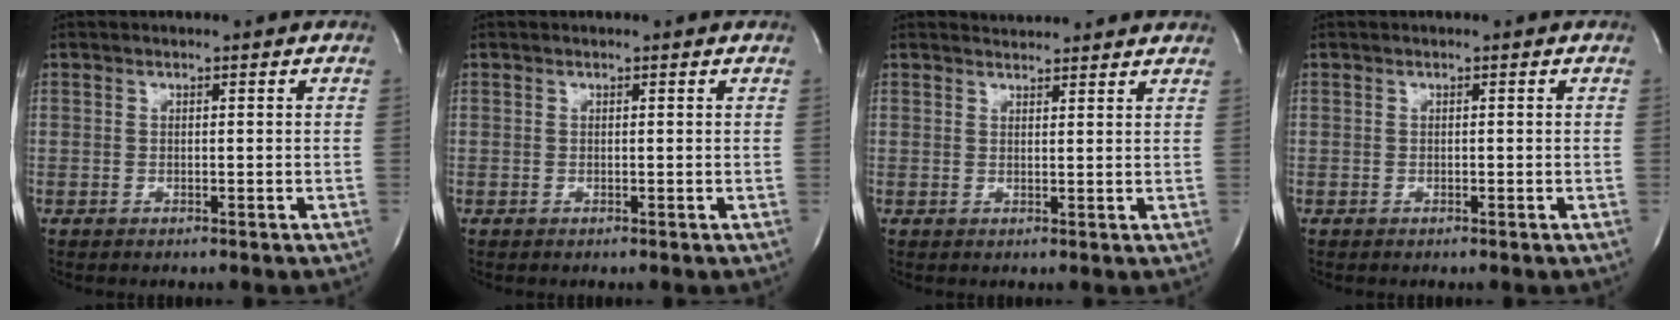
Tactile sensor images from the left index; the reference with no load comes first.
{"total": 0.8, "force": [0.8, 0.0, 0.2], "torque": [-0.007, 0.001, 0.006]}
{"total": 5.4, "force": [5.3, 0.6, 0.8], "torque": [-0.016, 0.020, 0.058]}
{"total": 0.0}